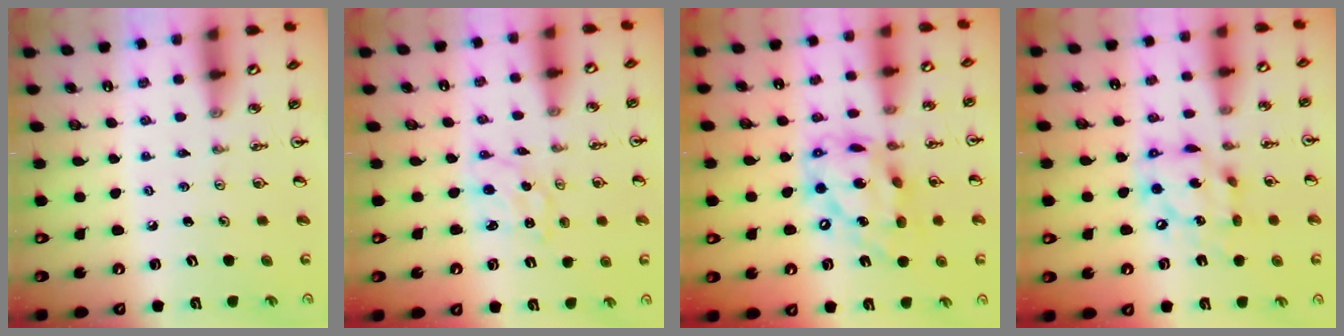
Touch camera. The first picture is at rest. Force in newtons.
{"total": 1.7, "press": 1.7, "slide": 0.3}
{"total": 16.4, "press": 16.3, "slide": 1.3}
{"total": 13.8, "press": 13.8, "slide": 1.3}